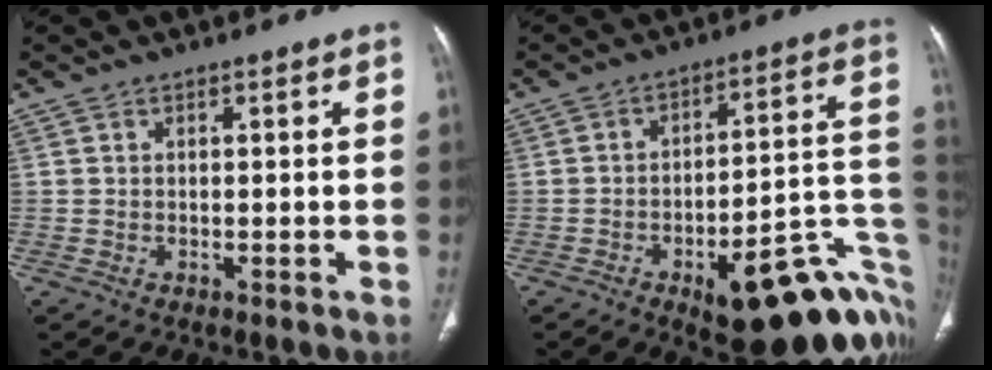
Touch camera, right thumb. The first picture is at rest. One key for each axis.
{"total": 25.6, "fx": -9.7, "fy": 9.0, "fz": 21.9, "tx": -0.199, "ty": 0.056, "tz": -0.115}